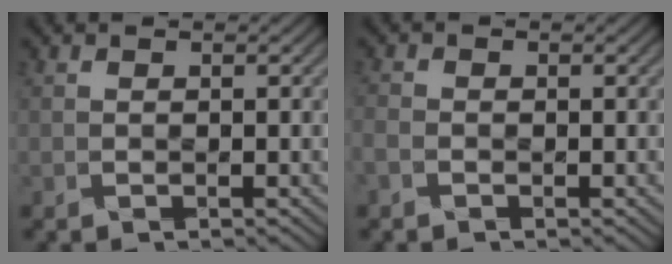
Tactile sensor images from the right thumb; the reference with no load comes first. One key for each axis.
{"total": 1.7, "fx": -1.2, "fy": 0.9, "fz": 0.8, "tx": -0.035, "ty": 0.000, "tz": -0.017}